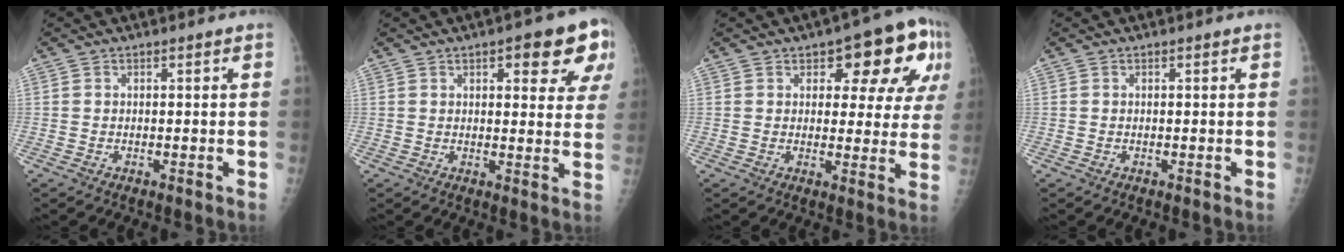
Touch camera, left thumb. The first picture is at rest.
{"total": 11.0, "force": [5.2, 3.9, 9.0], "torque": [-0.073, -0.014, 0.056]}
{"total": 12.9, "force": [5.3, 6.2, 10.0], "torque": [-0.077, -0.001, 0.063]}
{"total": 0.0}